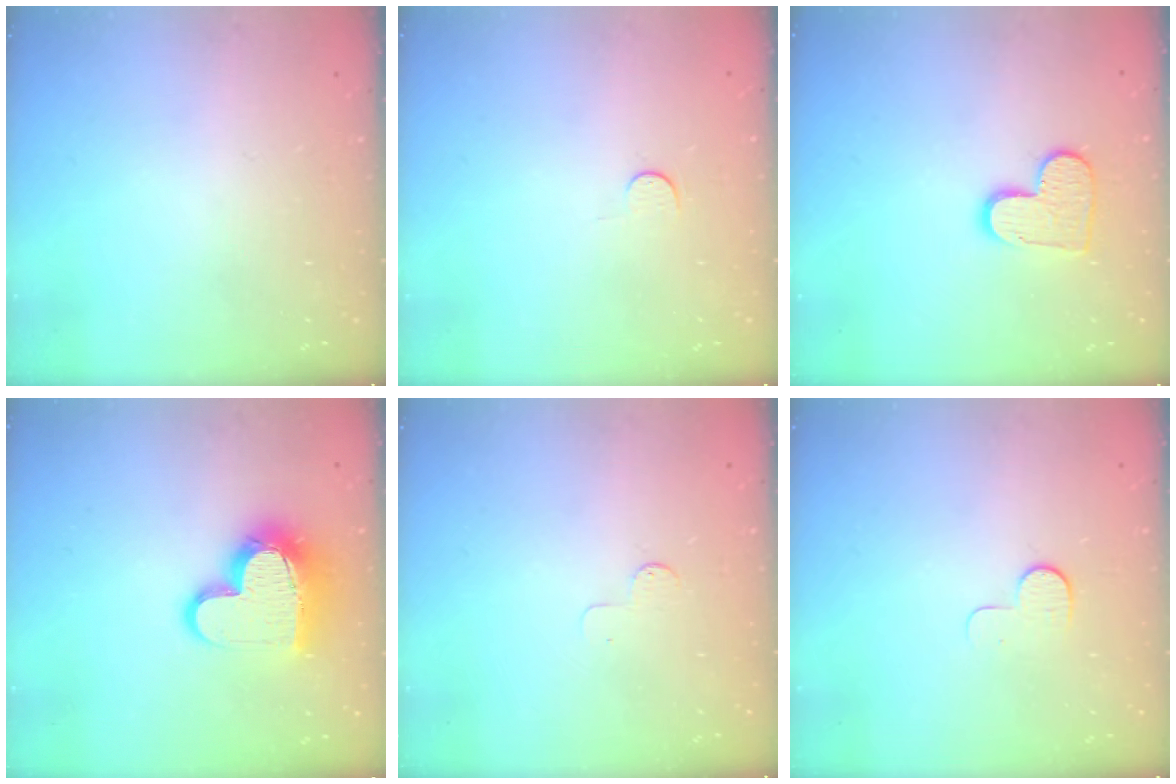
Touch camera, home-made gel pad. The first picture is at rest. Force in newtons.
{"total": 2.8, "press": 2.8, "slide": 0.4}
{"total": 9.9, "press": 9.9, "slide": 0.3}
{"total": 14.7, "press": 14.6, "slide": 1.2}
{"total": 2.6, "press": 2.6, "slide": 0.3}
{"total": 7.6, "press": 7.5, "slide": 0.7}